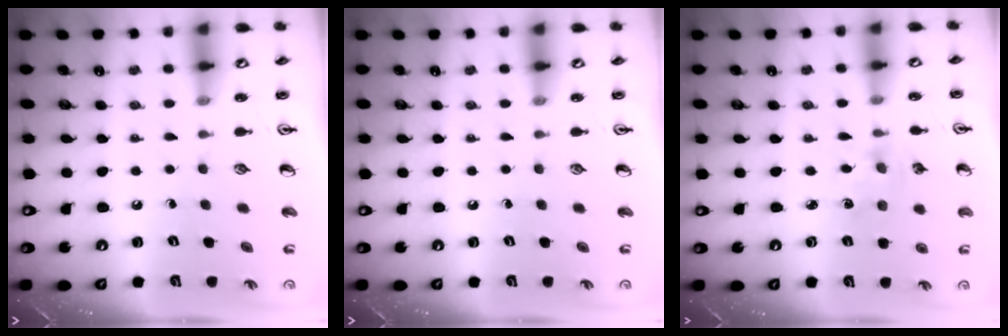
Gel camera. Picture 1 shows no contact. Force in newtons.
{"total": 0.0}
{"total": 1.9, "press": 1.8, "slide": 0.3}